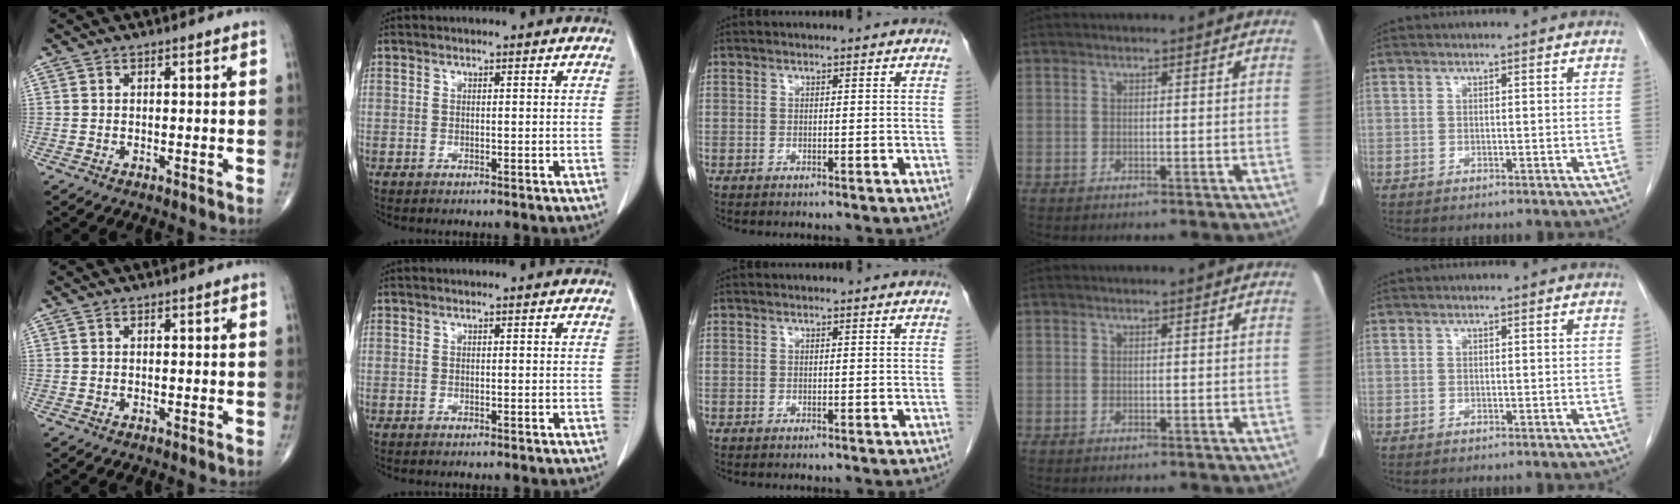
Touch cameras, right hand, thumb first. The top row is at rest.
{}